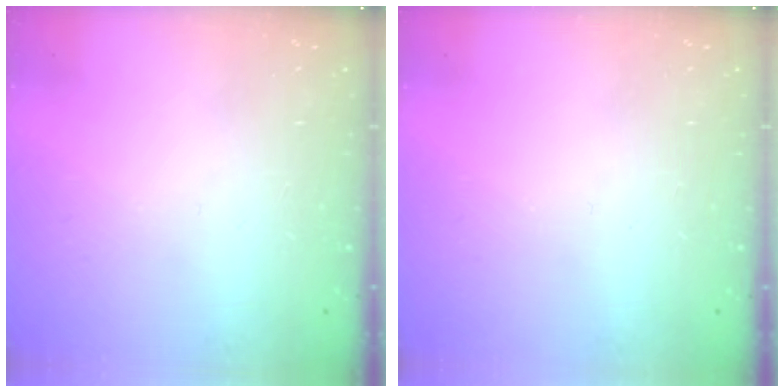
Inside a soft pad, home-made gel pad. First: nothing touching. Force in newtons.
{"total": 0.0}